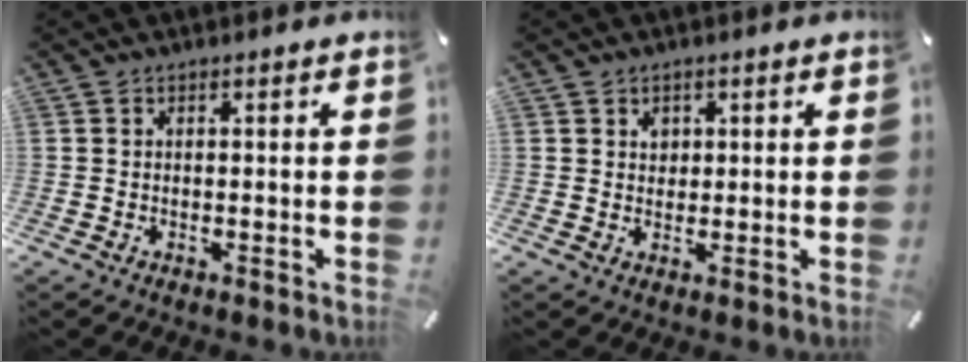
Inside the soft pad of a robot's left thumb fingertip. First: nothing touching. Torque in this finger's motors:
{"motor_torque": [0.42, 0.40, 0.20, -0.33, 0.04]}